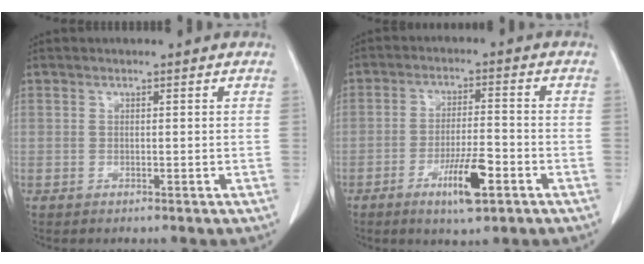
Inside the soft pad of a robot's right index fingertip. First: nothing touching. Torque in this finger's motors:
{"motor_torque": [0.80, -0.56, 0.18, 0.04]}